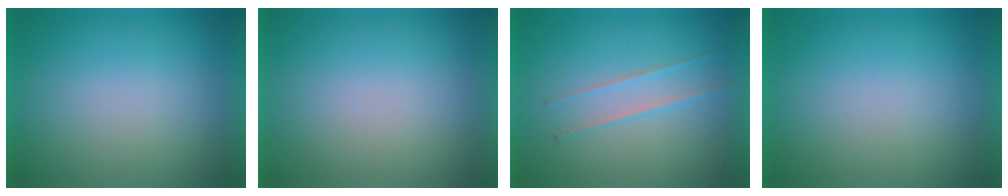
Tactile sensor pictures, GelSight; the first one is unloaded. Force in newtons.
{"total": 1.2}
{"total": 1.9}
{"total": 0.0}